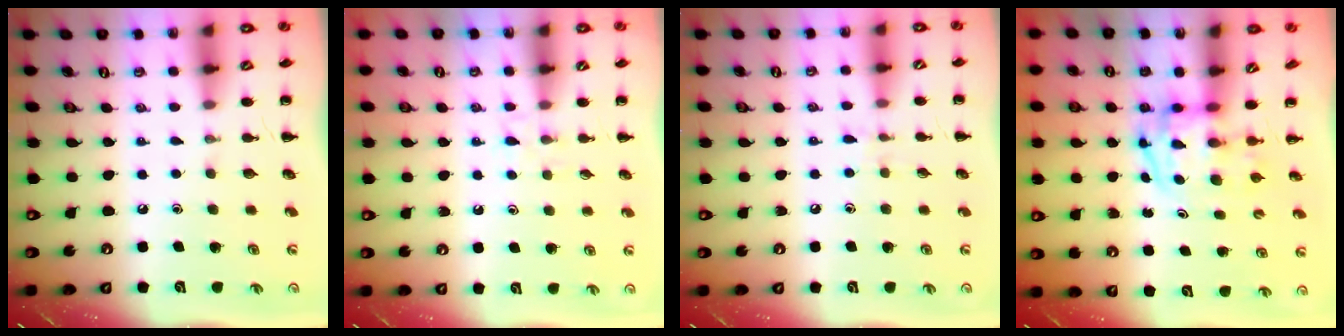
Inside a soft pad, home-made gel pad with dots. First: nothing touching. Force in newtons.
{"total": 3.3, "press": 3.0, "slide": 1.3}
{"total": 6.0, "press": 5.8, "slide": 1.8}
{"total": 3.8, "press": 3.7, "slide": 0.7}